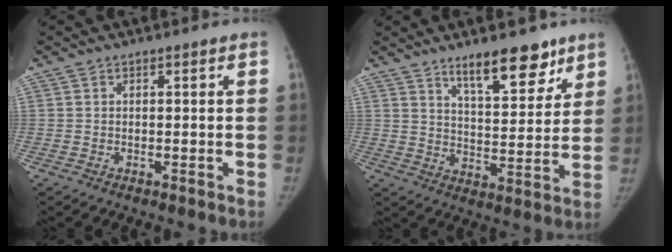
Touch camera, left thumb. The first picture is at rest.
{"total": 12.3, "force": [8.6, 4.4, 7.6], "torque": [-0.077, -0.056, 0.137]}